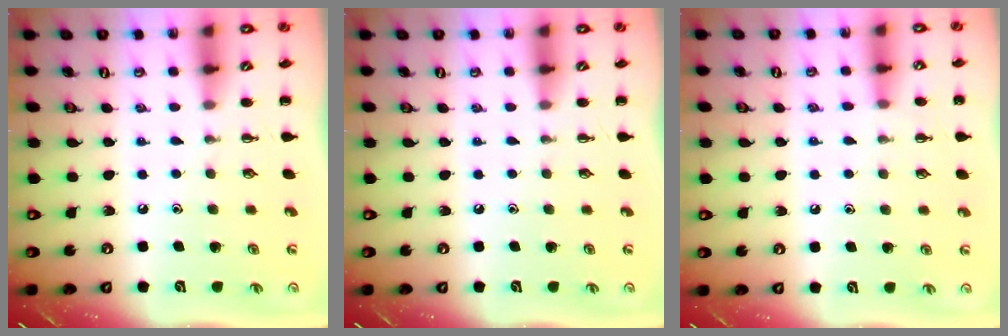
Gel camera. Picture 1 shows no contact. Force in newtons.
{"total": 0.0}
{"total": 7.5, "press": 7.1, "slide": 2.3}